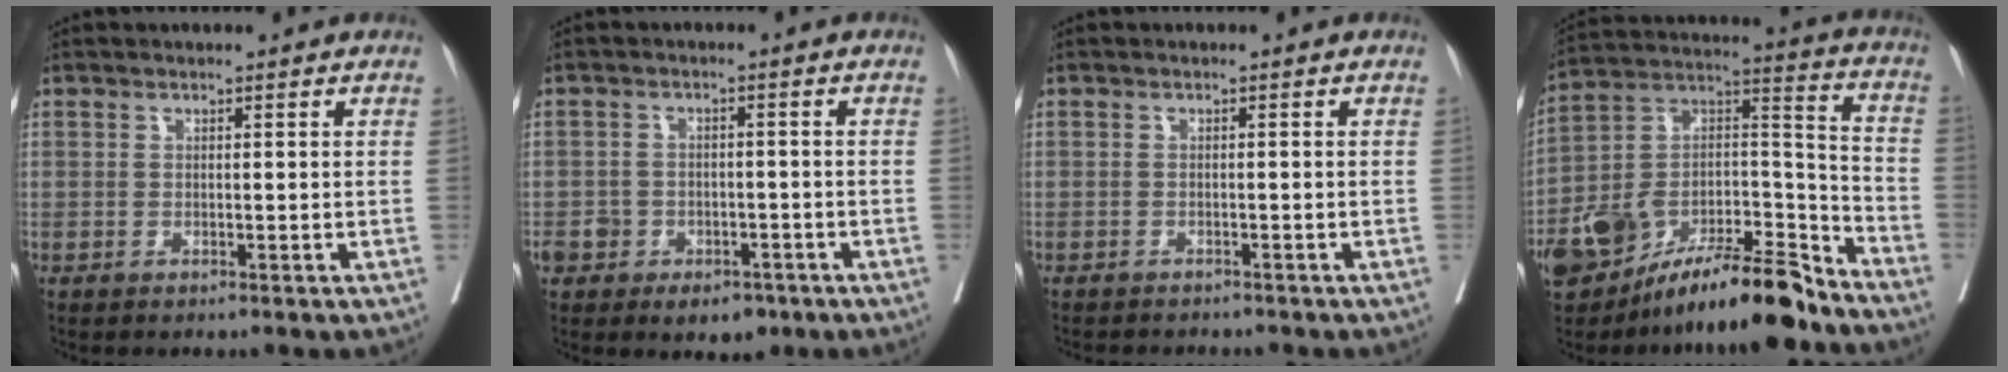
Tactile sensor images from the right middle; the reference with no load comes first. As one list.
[{"total": 6.3, "force": [-3.7, 4.4, 2.7], "torque": [-0.027, 0.010, -0.048]}, {"total": 4.8, "force": [-4.4, 1.1, 1.4], "torque": [-0.013, -0.004, -0.060]}, {"total": 20.0, "force": [-15.2, 5.8, 11.6], "torque": [-0.206, 0.036, -0.265]}]